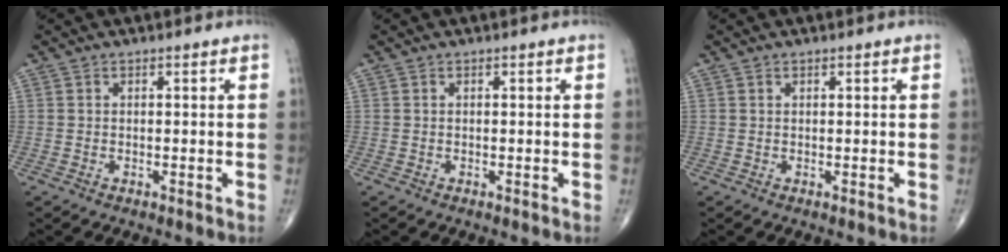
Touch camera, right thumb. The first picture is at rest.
{"total": 0.0}
{"total": 0.0}